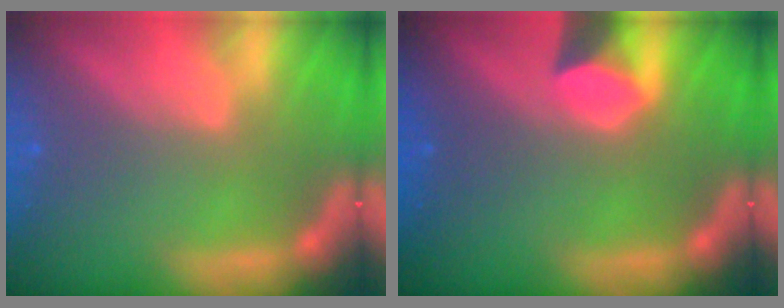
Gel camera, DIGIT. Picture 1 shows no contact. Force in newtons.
{"total": 3.0}